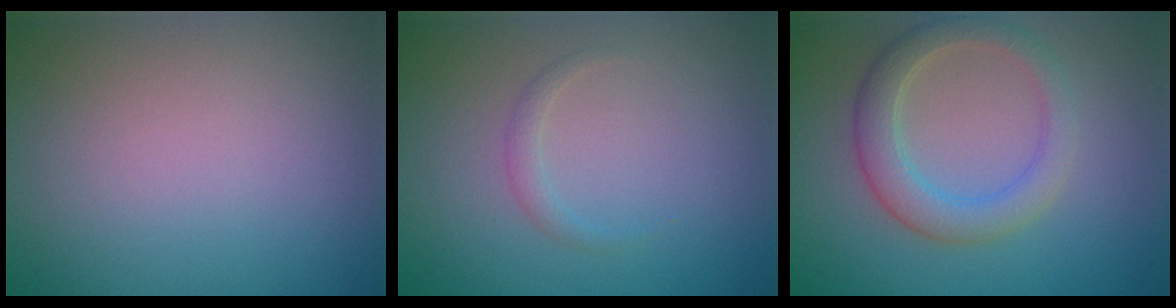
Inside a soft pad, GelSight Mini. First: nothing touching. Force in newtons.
{"total": 0.5, "press": 0.5, "slide": 0.1}
{"total": 3.6, "press": 3.6, "slide": 0.1}